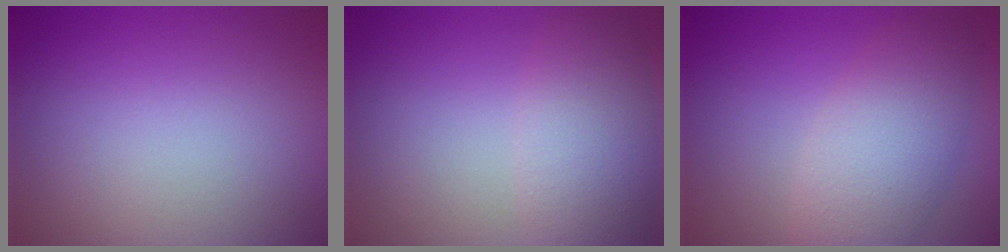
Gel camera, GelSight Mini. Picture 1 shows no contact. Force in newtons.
{"total": 4.5, "press": 4.5, "slide": 0.2}
{"total": 5.2, "press": 5.2, "slide": 0.2}